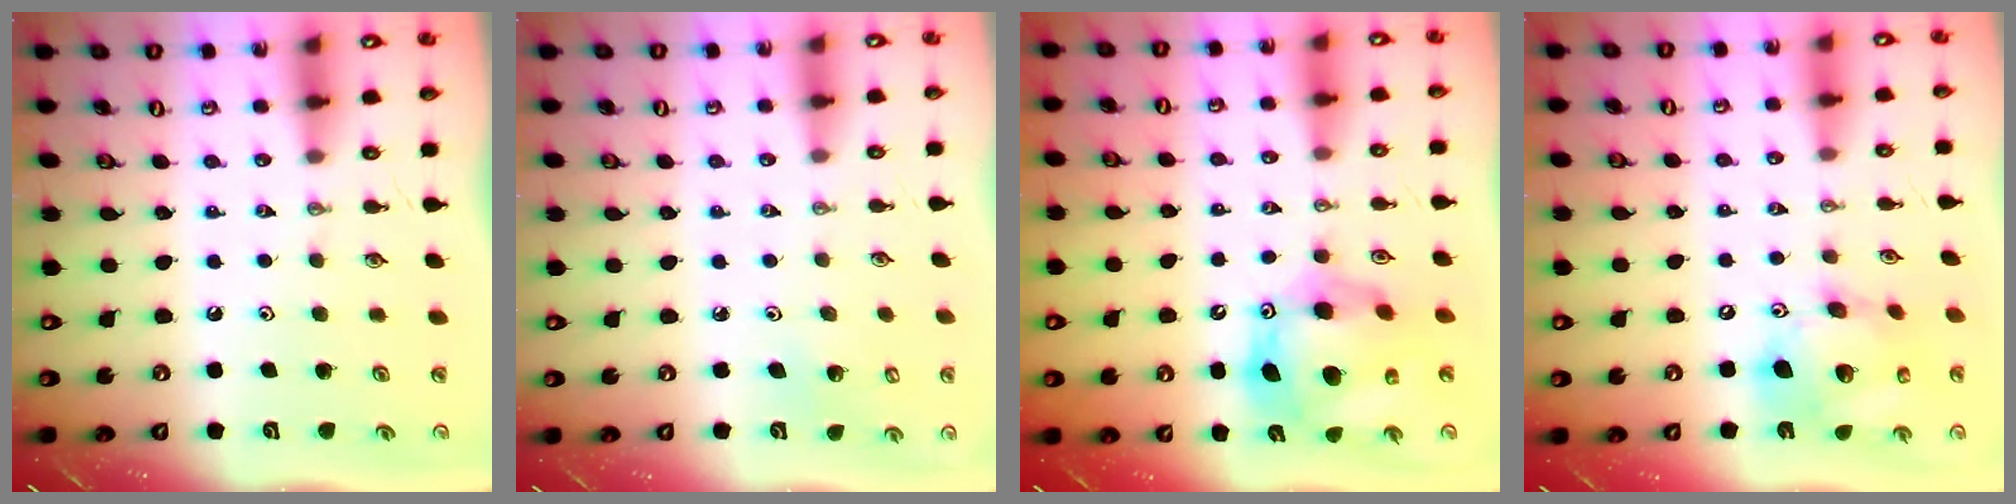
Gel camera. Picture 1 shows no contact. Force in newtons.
{"total": 3.2, "press": 3.2, "slide": 0.2}
{"total": 17.0, "press": 16.9, "slide": 1.5}
{"total": 16.5, "press": 16.3, "slide": 2.5}